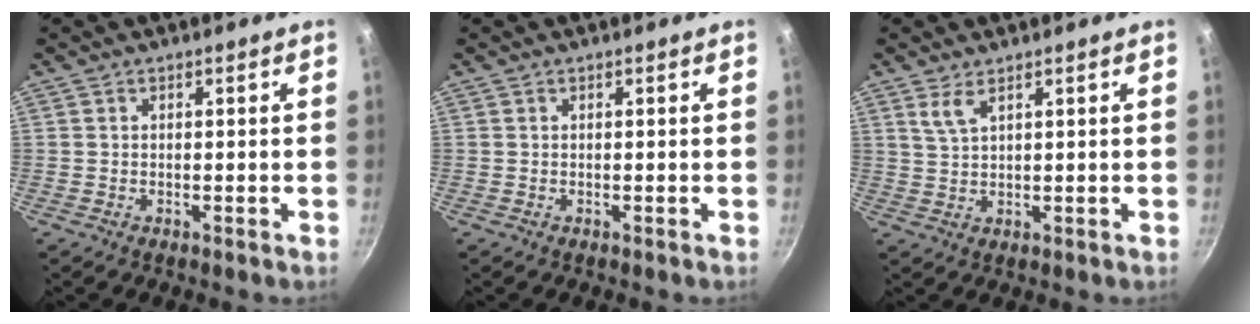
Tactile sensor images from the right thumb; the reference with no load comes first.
{"total": 0.0}
{"total": 3.2, "force": [1.9, 1.1, 2.2], "torque": [-0.045, -0.012, 0.043]}